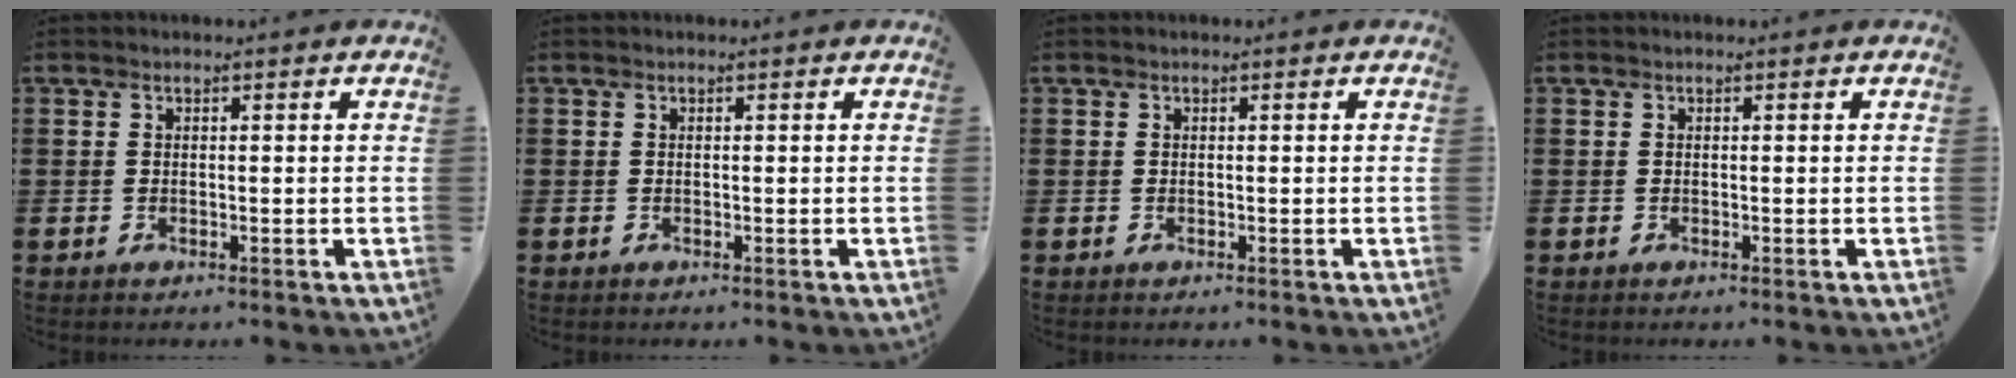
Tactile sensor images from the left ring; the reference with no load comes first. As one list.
[{"total": 0.0}, {"total": 0.0}, {"total": 0.0}]